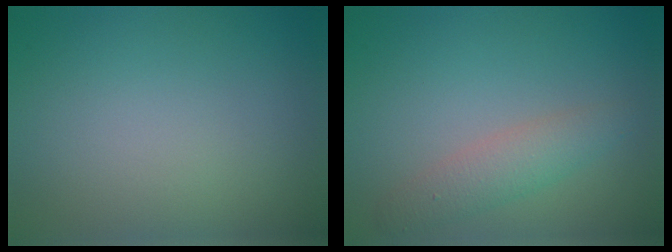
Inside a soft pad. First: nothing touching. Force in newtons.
{"total": 2.6, "press": 2.6, "slide": 0.2}